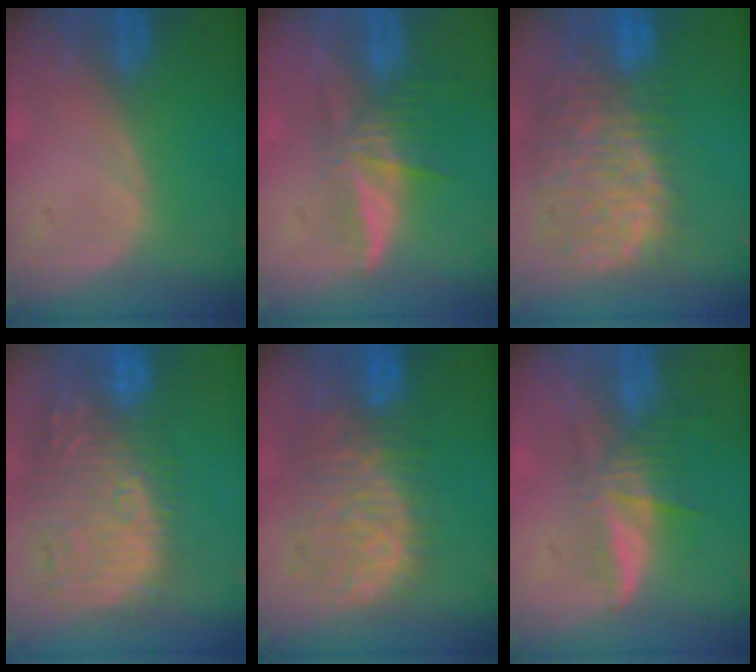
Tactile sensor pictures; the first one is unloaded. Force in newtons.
{"total": 5.9, "press": 5.3, "slide": 2.4}
{"total": 13.5, "press": 11.1, "slide": 7.8}
{"total": 13.7, "press": 12.2, "slide": 6.3}
{"total": 10.8, "press": 9.4, "slide": 5.3}
{"total": 5.9, "press": 5.4, "slide": 2.3}